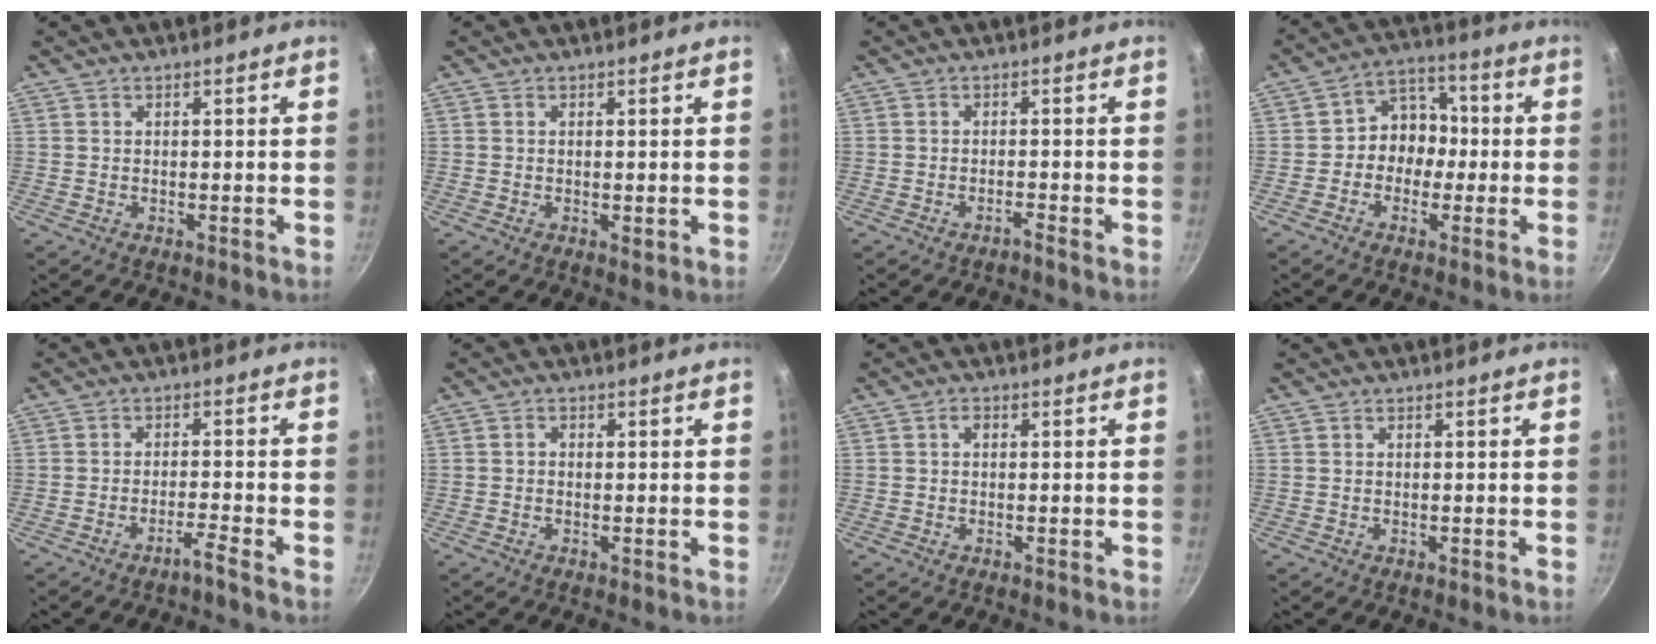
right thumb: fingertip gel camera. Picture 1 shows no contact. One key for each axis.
{"total": 1.0, "fx": -0.1, "fy": 0.4, "fz": 0.9, "tx": -0.015, "ty": -0.003, "tz": -0.001}
{"total": 1.0, "fx": -1.0, "fy": -0.2, "fz": 0.4, "tx": -0.010, "ty": 0.011, "tz": -0.014}
{"total": 8.2, "fx": -1.1, "fy": 7.1, "fz": 4.0, "tx": -0.010, "ty": 0.032, "tz": -0.033}
{"total": 2.6, "fx": -2.1, "fy": -0.6, "fz": 1.4, "tx": -0.038, "ty": 0.020, "tz": -0.035}
{"total": 1.1, "fx": -0.1, "fy": 0.9, "fz": 0.6, "tx": -0.011, "ty": 0.006, "tz": -0.002}
{"total": 1.2, "fx": 0.1, "fy": 0.8, "fz": 0.9, "tx": -0.015, "ty": 0.006, "tz": -0.002}
{"total": 0.0}